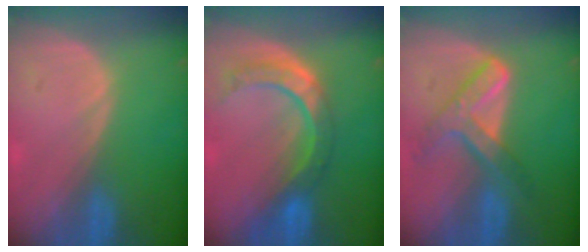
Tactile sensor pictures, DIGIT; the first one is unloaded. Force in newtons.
{"total": 8.5, "press": 7.2, "slide": 4.6}
{"total": 7.2, "press": 6.2, "slide": 3.8}